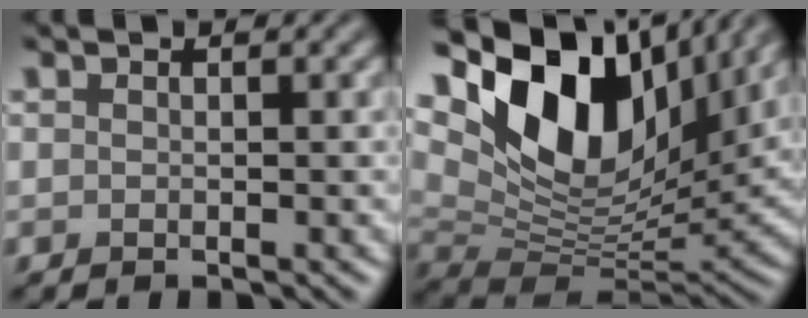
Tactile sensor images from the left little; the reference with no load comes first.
{"total": 15.3, "force": [7.1, 8.5, 10.6], "torque": [-0.195, 0.020, 0.121]}